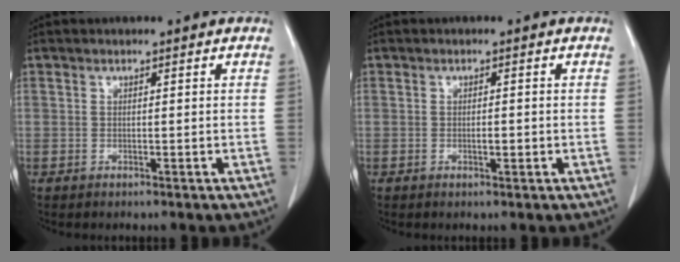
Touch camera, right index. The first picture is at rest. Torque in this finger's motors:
{"motor_torque": [0.23, -0.19, 0.04, 0.02]}